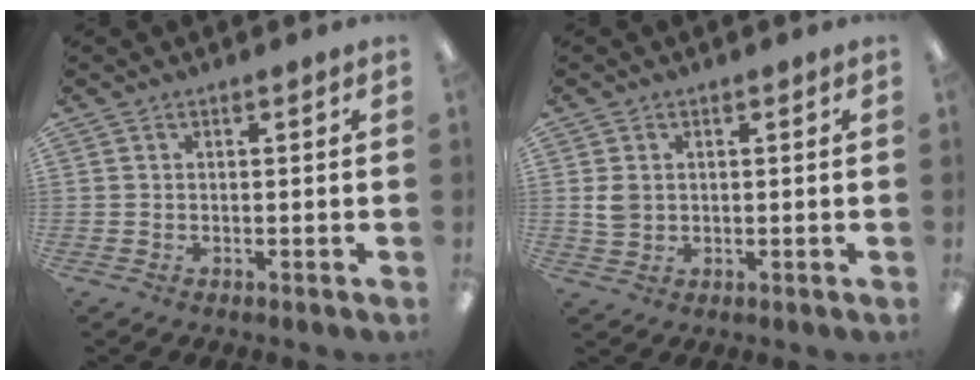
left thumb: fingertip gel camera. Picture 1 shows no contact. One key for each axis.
{"total": 3.4, "fx": 0.8, "fy": 2.8, "fz": 1.7, "tx": -0.026, "ty": 0.002, "tz": 0.015}